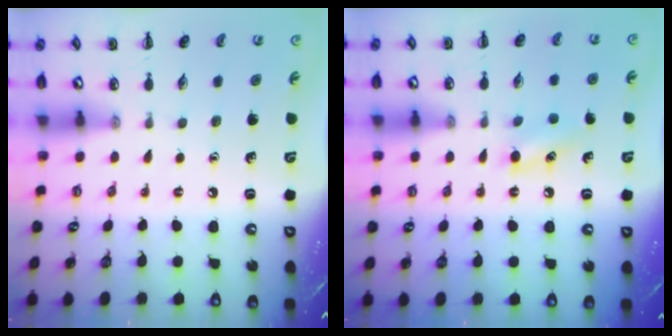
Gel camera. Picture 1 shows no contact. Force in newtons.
{"total": 4.9, "press": 4.7, "slide": 1.4}